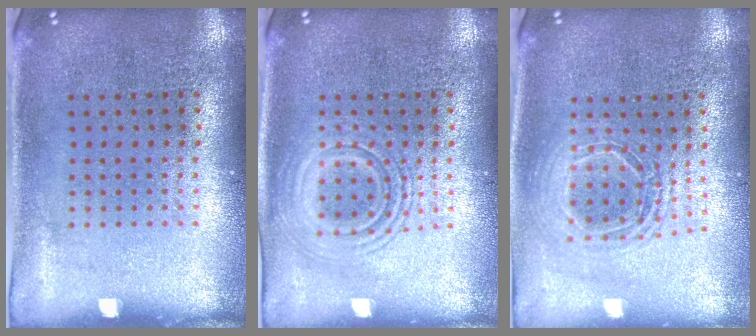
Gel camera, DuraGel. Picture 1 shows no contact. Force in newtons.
{"total": 2.4, "press": 2.4, "slide": 0.4}
{"total": 1.6, "press": 1.4, "slide": 0.9}